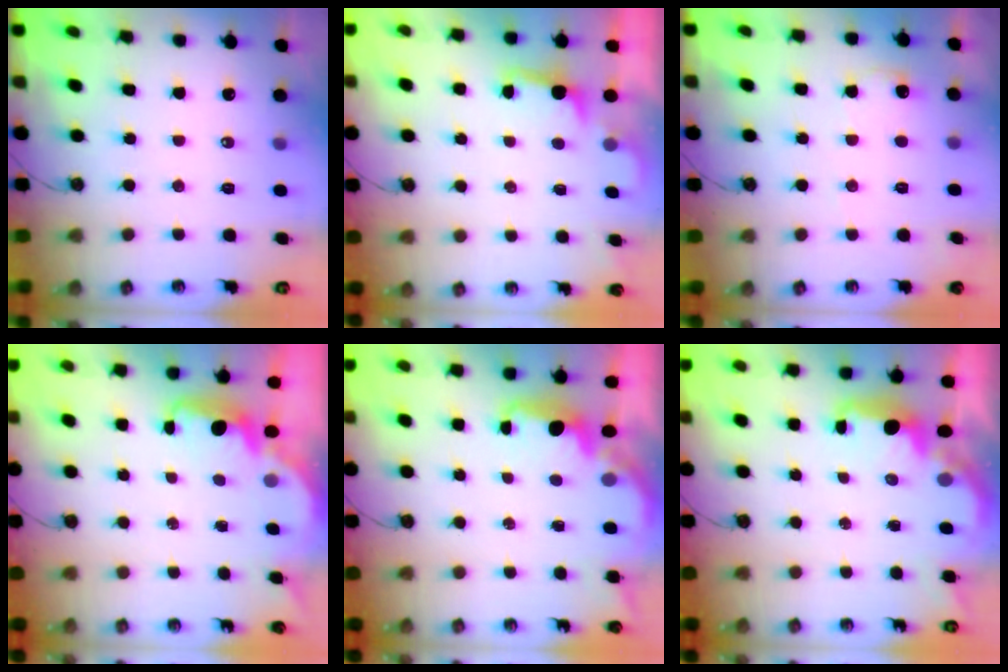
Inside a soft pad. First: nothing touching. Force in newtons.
{"total": 1.7, "press": 1.5, "slide": 0.9}
{"total": 6.9, "press": 6.8, "slide": 1.2}
{"total": 2.2, "press": 2.1, "slide": 0.6}
{"total": 2.1, "press": 2.0, "slide": 0.8}
{"total": 2.8, "press": 2.7, "slide": 0.4}